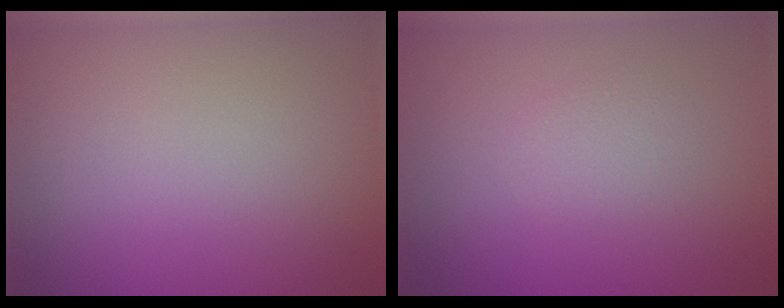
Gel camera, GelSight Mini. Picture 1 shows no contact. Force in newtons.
{"total": 1.2, "press": 1.2, "slide": 0.0}